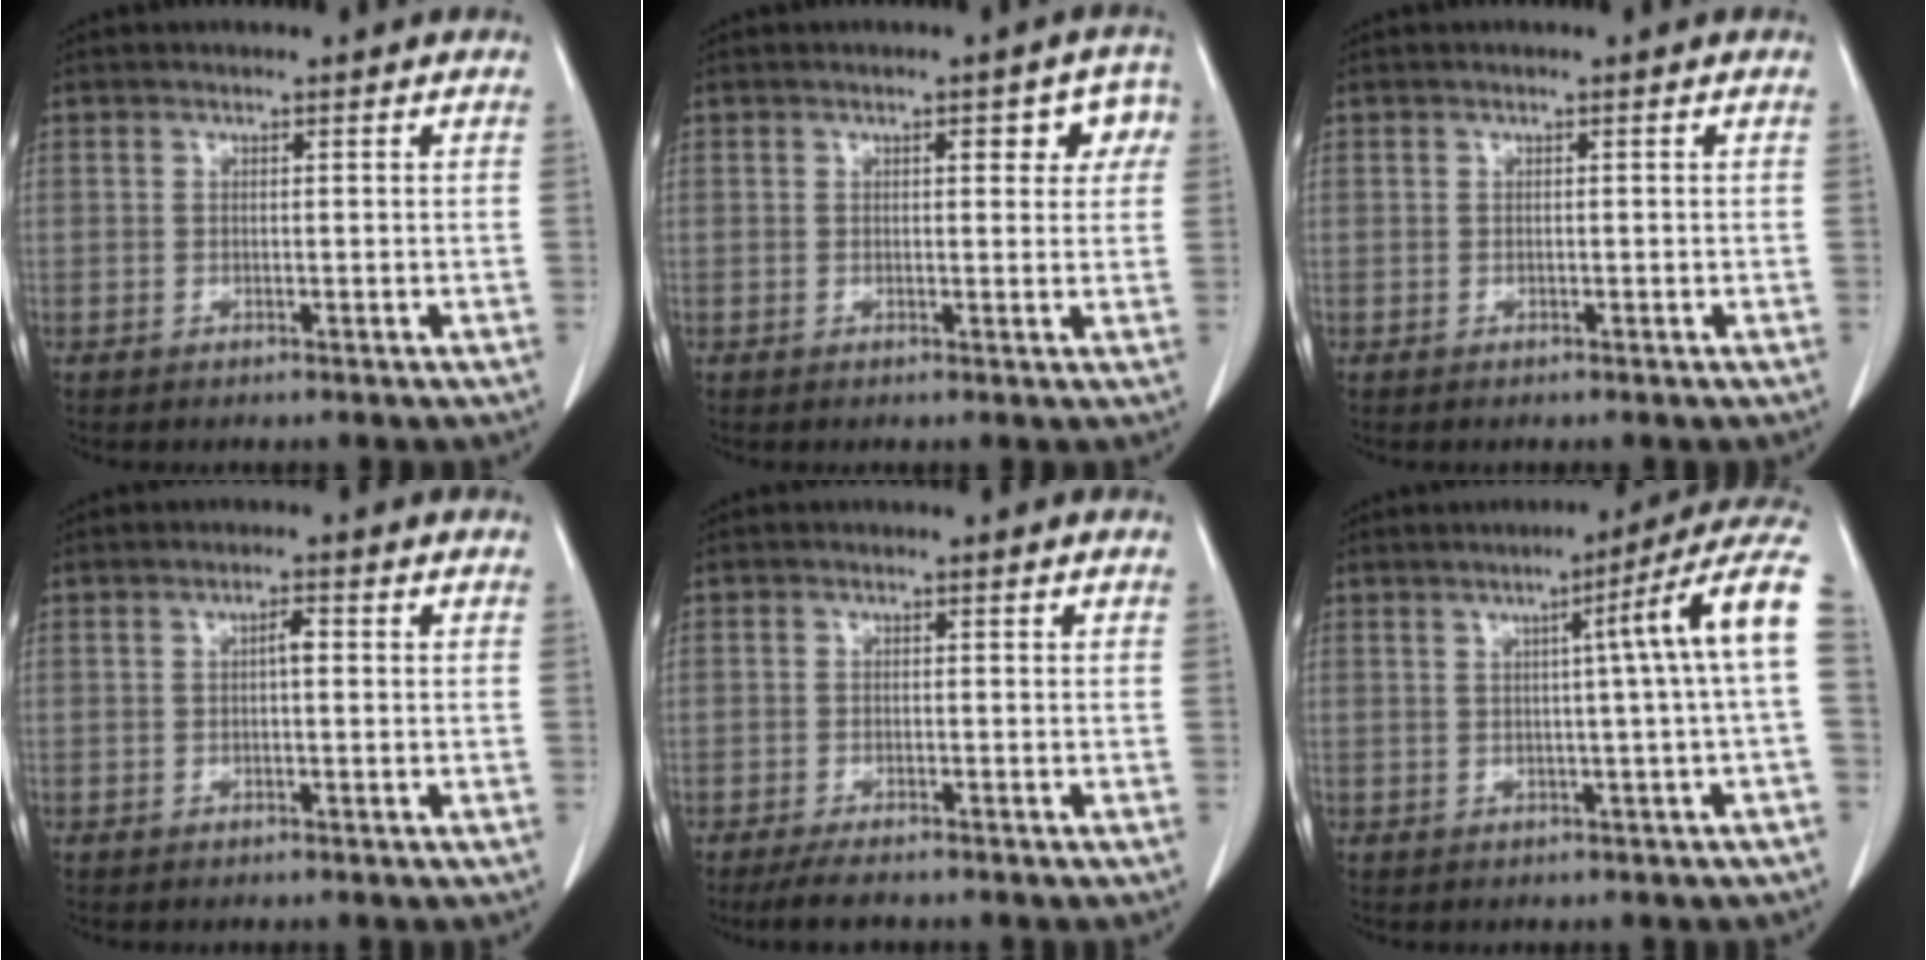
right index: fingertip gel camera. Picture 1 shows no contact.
{"total": 5.4, "force": [1.9, 2.4, 4.4], "torque": [-0.035, 0.016, 0.017]}
{"total": 0.0}
{"total": 1.6, "force": [0.1, 0.4, 1.6], "torque": [-0.027, 0.004, 0.002]}
{"total": 2.9, "force": [-2.4, 0.9, 1.3], "torque": [-0.030, -0.006, -0.039]}
{"total": 10.1, "force": [1.6, -1.5, 9.9], "torque": [-0.114, 0.025, 0.013]}